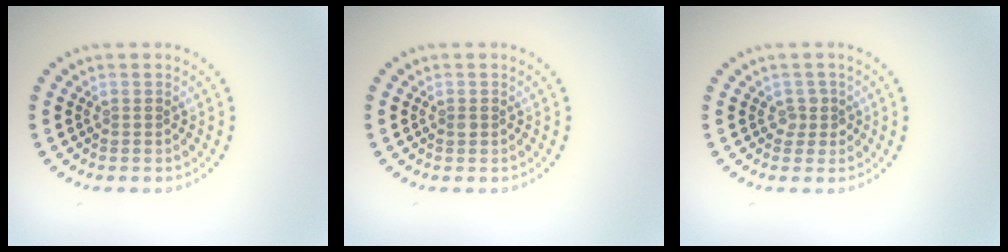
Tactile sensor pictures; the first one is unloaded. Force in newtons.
{"total": 0.6, "press": 0.6, "slide": 0.1}
{"total": 1.3, "press": 1.1, "slide": 0.8}